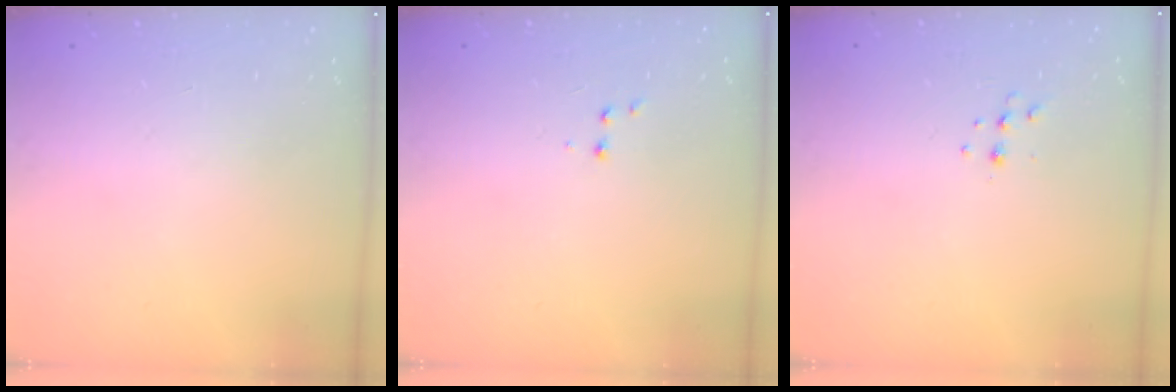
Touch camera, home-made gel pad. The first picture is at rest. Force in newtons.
{"total": 2.6, "press": 2.5, "slide": 0.6}
{"total": 3.8, "press": 3.7, "slide": 0.7}